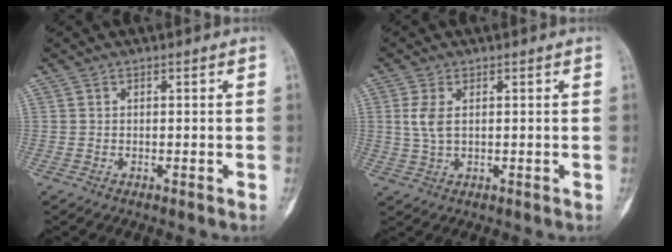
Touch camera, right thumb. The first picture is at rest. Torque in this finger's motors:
{"motor_torque": [-0.01, 1.23, 0.37, -0.30, 0.12]}